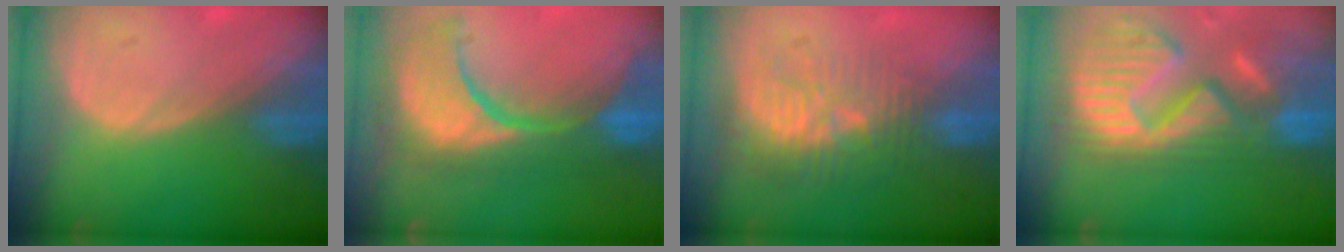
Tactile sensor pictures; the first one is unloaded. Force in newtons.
{"total": 12.6, "press": 11.2, "slide": 5.7}
{"total": 10.3, "press": 8.9, "slide": 5.1}
{"total": 14.7, "press": 12.3, "slide": 8.1}